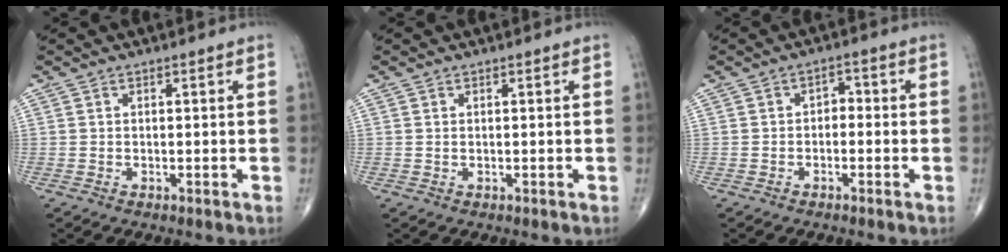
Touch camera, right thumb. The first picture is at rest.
{"total": 0.0}
{"total": 2.4, "force": [-0.6, 1.7, 1.6], "torque": [-0.006, 0.016, -0.020]}